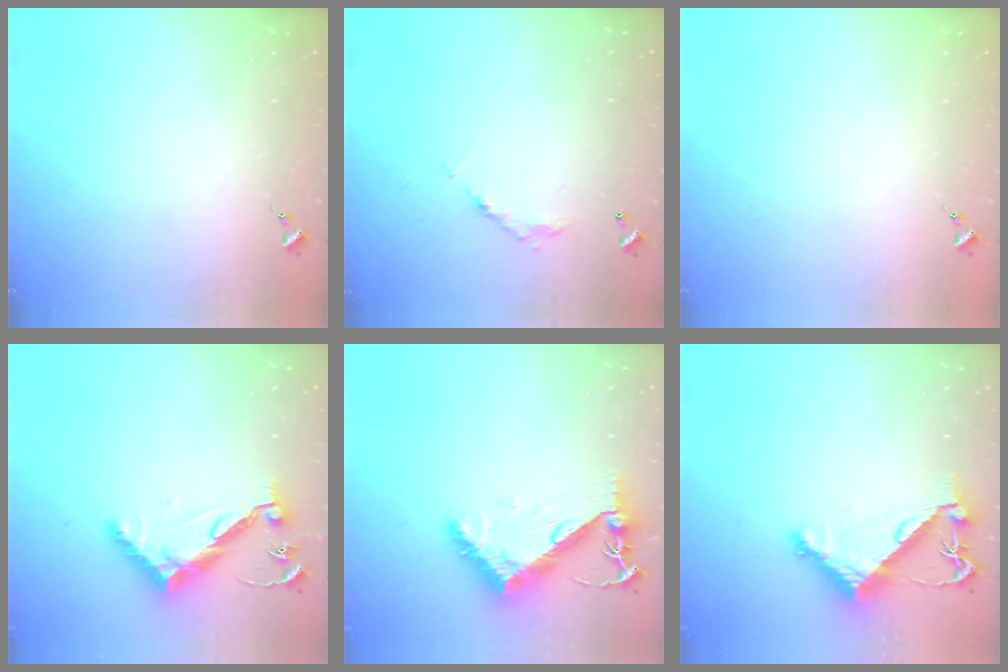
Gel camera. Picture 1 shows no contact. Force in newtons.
{"total": 6.0, "press": 6.0, "slide": 0.3}
{"total": 0.0}
{"total": 12.7, "press": 12.7, "slide": 0.5}
{"total": 9.5, "press": 9.5, "slide": 1.1}
{"total": 8.0, "press": 8.0, "slide": 0.7}